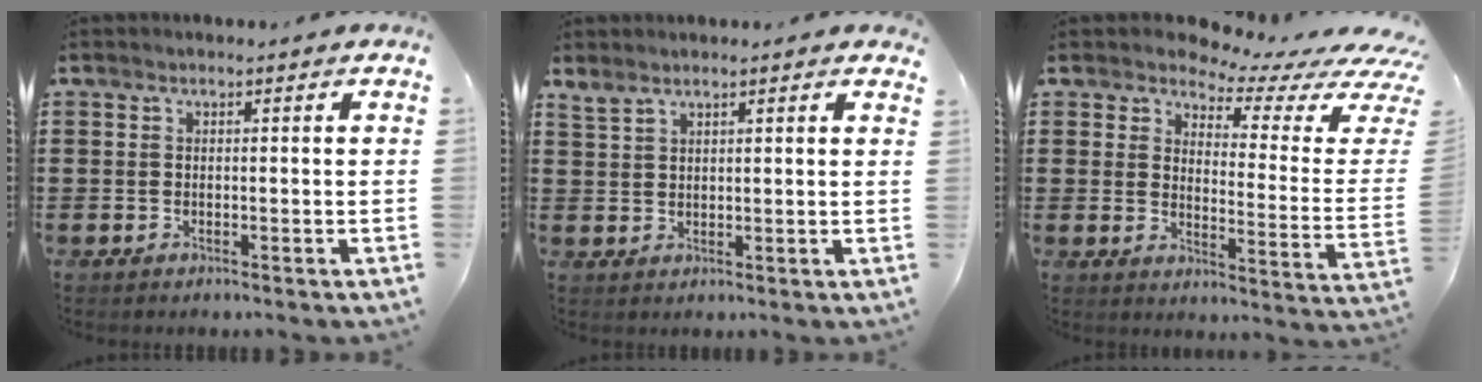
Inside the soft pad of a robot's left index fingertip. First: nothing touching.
{"total": 2.4, "force": [2.1, 0.8, 0.9], "torque": [-0.021, 0.002, 0.040]}
{"total": 4.7, "force": [4.0, 1.4, 2.0], "torque": [-0.046, -0.032, 0.063]}